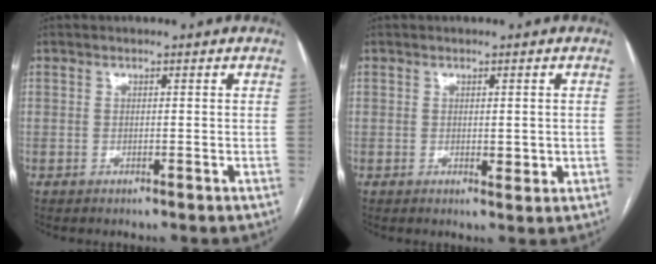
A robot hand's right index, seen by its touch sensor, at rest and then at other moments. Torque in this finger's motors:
{"motor_torque": [-0.04, 0.16, 0.03, 0.01]}